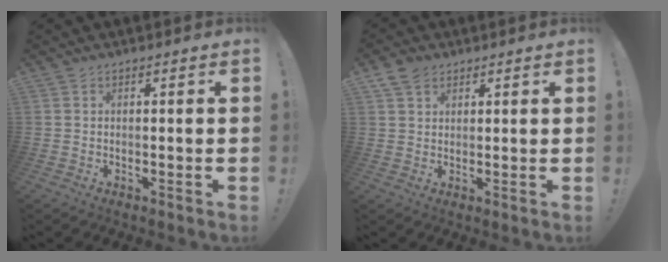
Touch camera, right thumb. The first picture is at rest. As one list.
[{"total": 5.2, "force": [2.9, 3.9, 2.0], "torque": [-0.034, -0.005, 0.057]}]